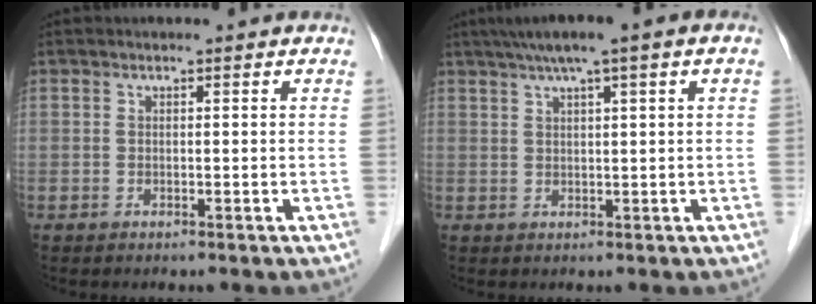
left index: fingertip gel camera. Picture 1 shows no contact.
{"total": 7.4, "force": [4.2, -0.1, 6.0], "torque": [-0.095, 0.035, 0.066]}